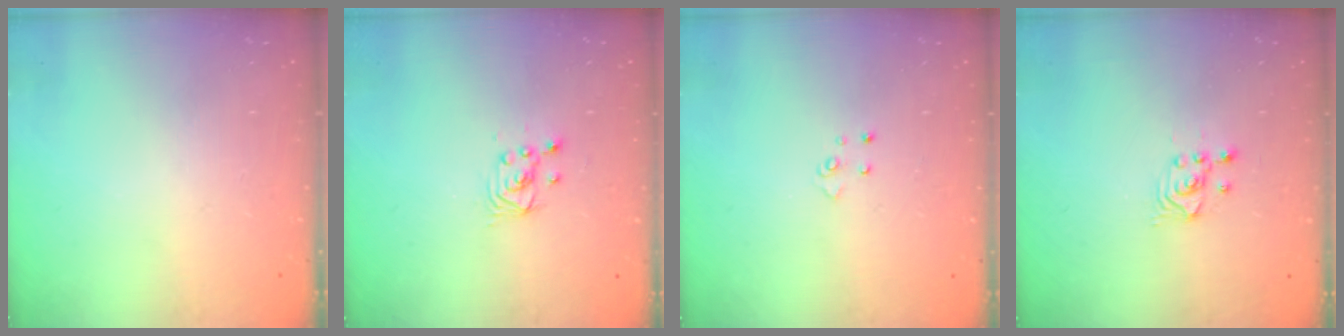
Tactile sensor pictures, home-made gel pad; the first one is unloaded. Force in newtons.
{"total": 2.2, "press": 2.2, "slide": 0.3}
{"total": 4.1, "press": 4.1, "slide": 0.4}
{"total": 2.5, "press": 2.5, "slide": 0.3}